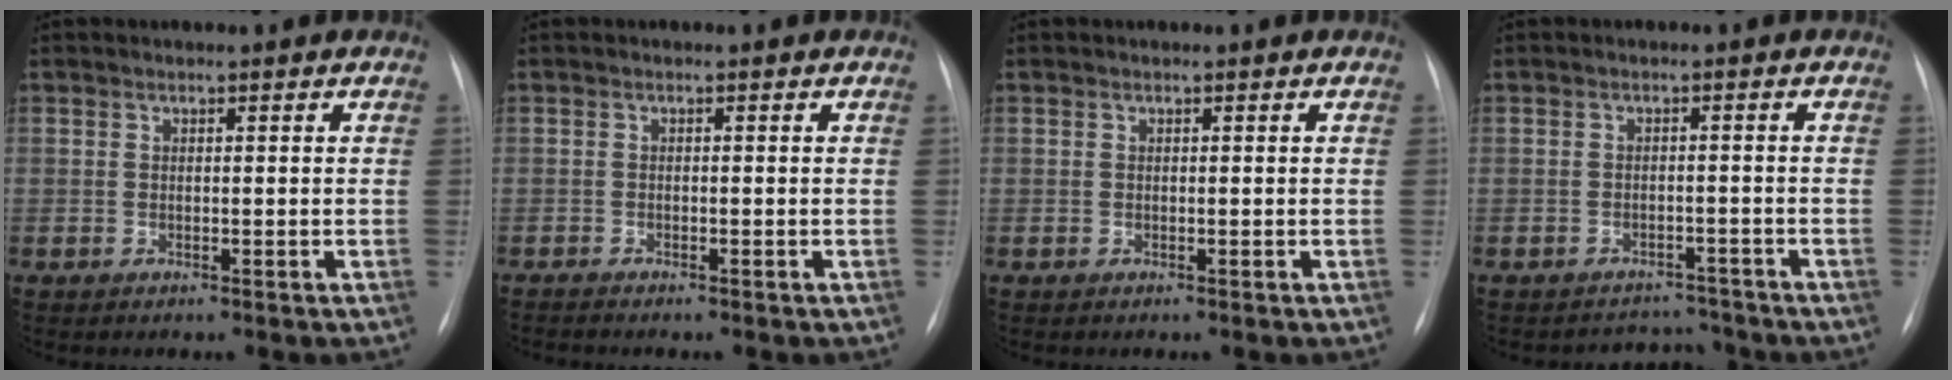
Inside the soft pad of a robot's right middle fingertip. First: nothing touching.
{"total": 1.4, "force": [-1.3, 0.2, 0.6], "torque": [-0.013, -0.005, -0.016]}
{"total": 0.0}
{"total": 3.7, "force": [-3.4, 0.9, -1.2], "torque": [0.016, 0.015, -0.044]}